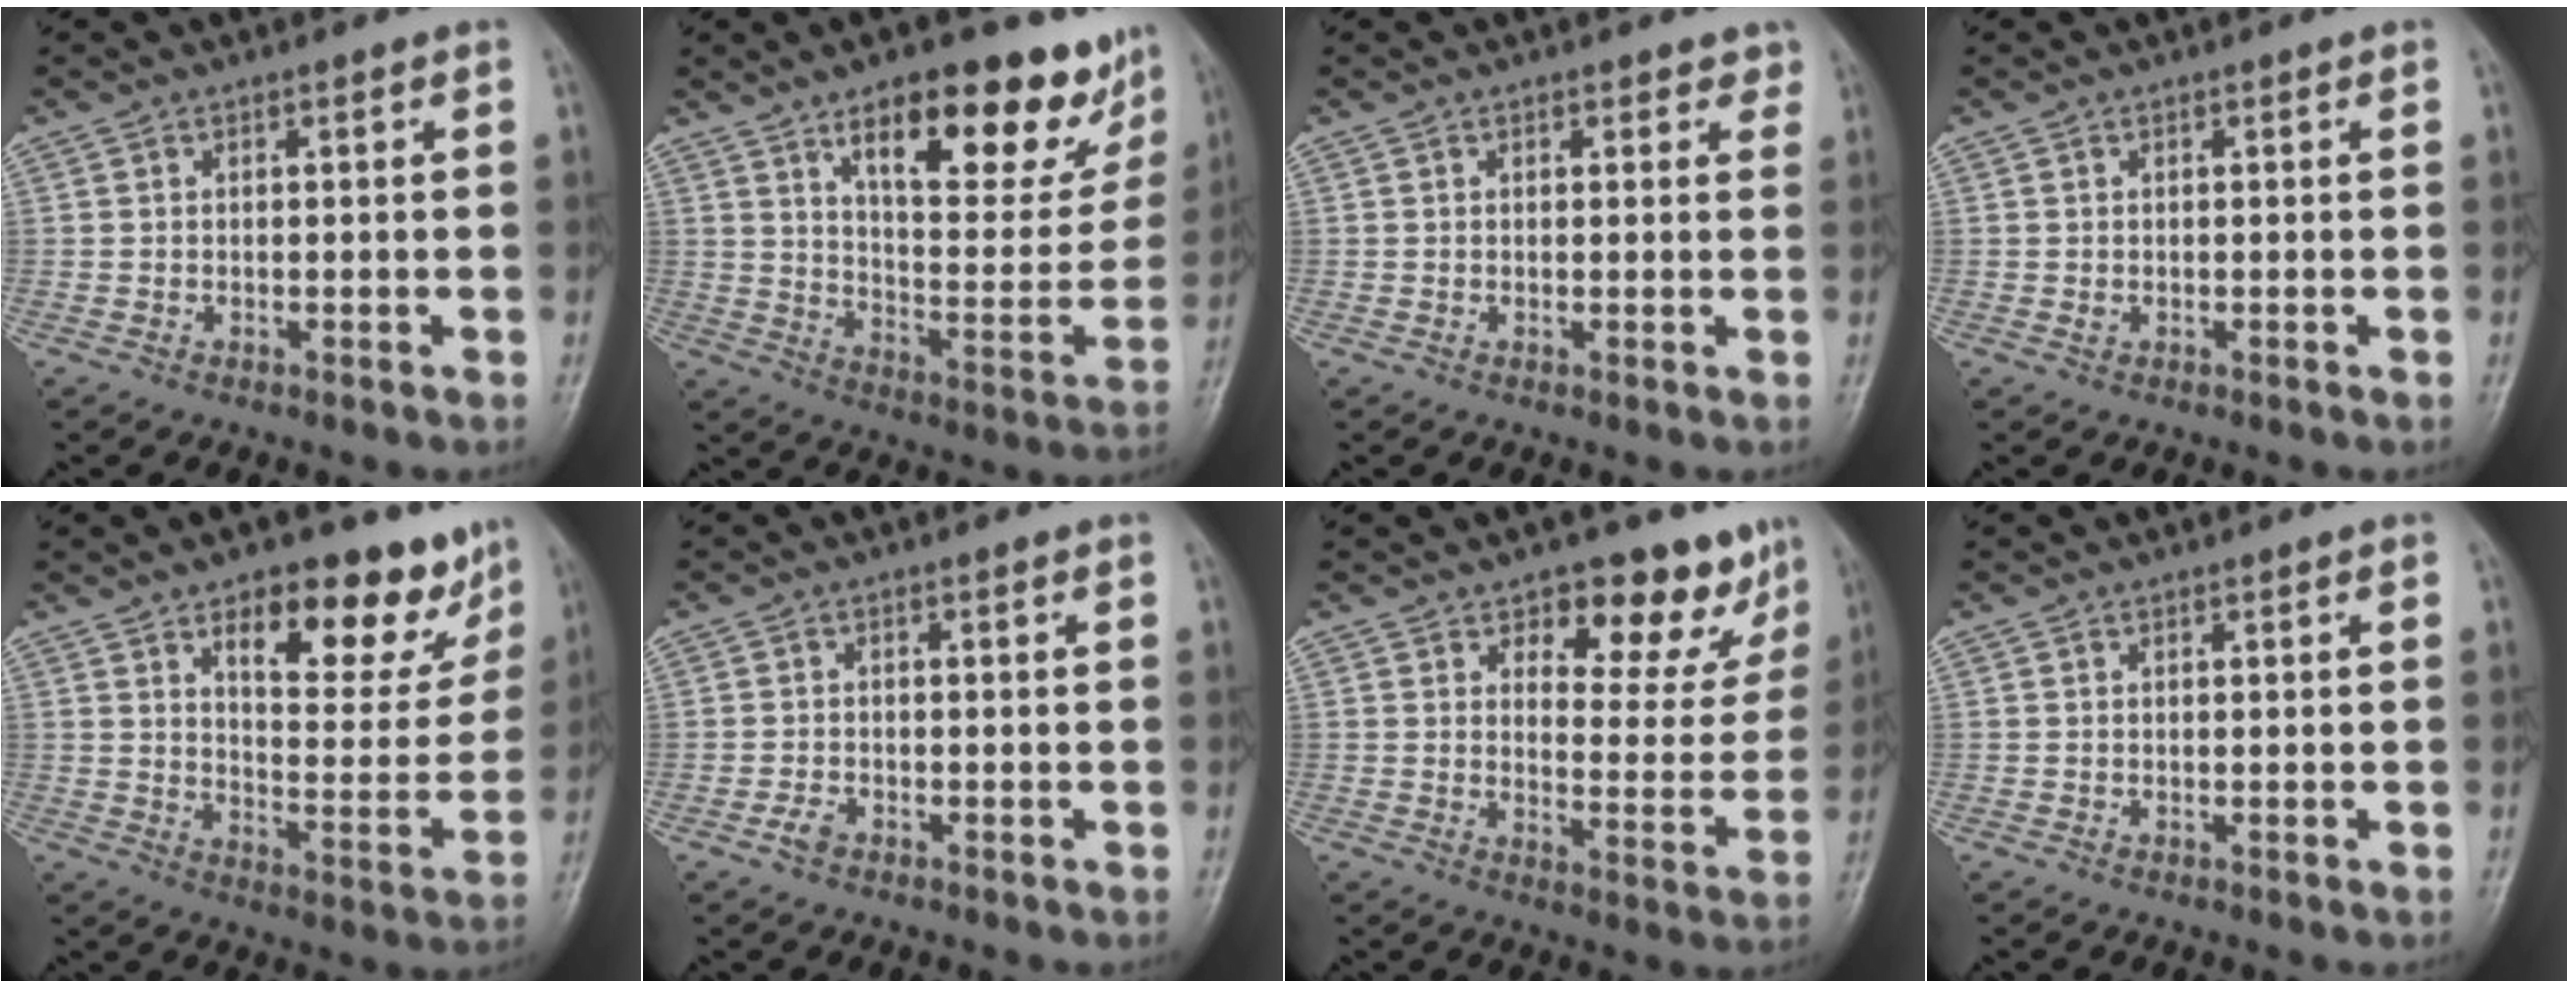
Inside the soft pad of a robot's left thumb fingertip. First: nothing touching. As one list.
[{"total": 21.8, "force": [13.9, 8.4, 14.5], "torque": [-0.144, -0.063, 0.206]}, {"total": 2.0, "force": [1.4, 1.2, 0.8], "torque": [0.011, -0.005, 0.010]}, {"total": 0.6, "force": [0.0, 0.5, 0.4], "torque": [-0.003, 0.000, 0.000]}, {"total": 16.8, "force": [10.9, 7.3, 10.5], "torque": [-0.075, -0.065, 0.157]}, {"total": 1.9, "force": [-1.2, 1.1, 1.0], "torque": [-0.021, 0.003, -0.024]}, {"total": 10.6, "force": [8.5, 5.5, 3.2], "torque": [0.009, -0.058, 0.093]}, {"total": 0.0}]